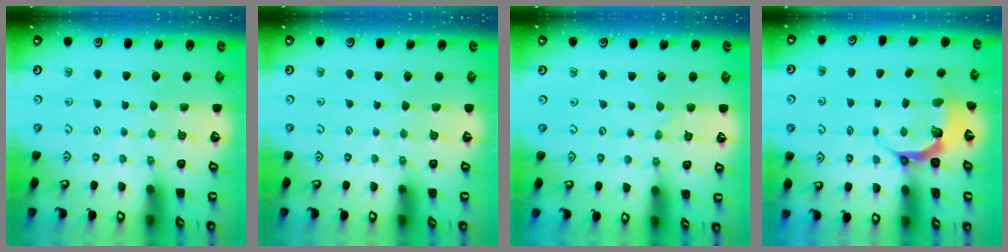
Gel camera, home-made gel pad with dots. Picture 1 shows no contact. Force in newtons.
{"total": 0.0}
{"total": 0.0}
{"total": 6.6, "press": 5.3, "slide": 3.9}